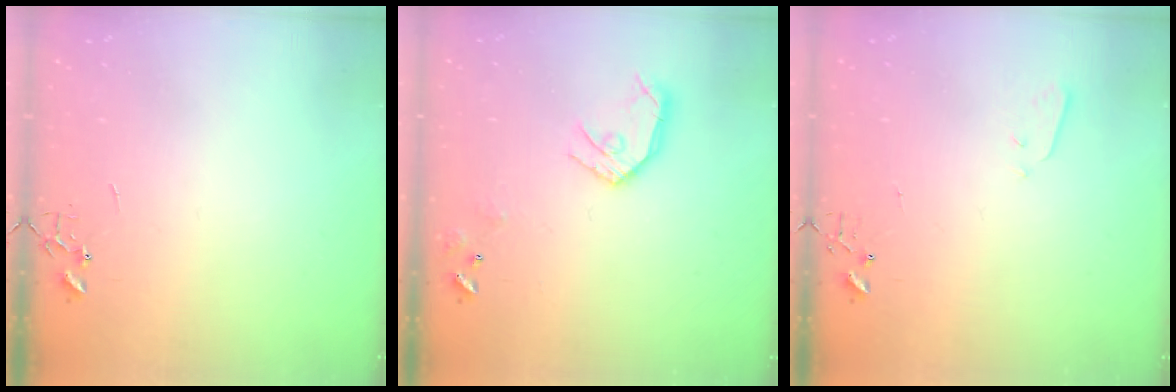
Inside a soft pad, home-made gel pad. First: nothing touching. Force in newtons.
{"total": 11.7, "press": 11.6, "slide": 1.2}
{"total": 2.1, "press": 2.1, "slide": 0.3}